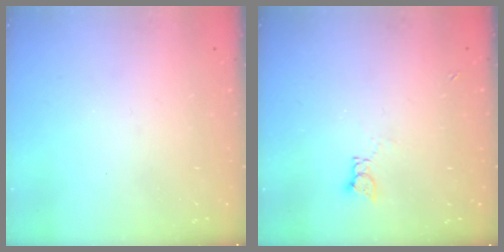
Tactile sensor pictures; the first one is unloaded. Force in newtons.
{"total": 1.8, "press": 1.7, "slide": 0.3}